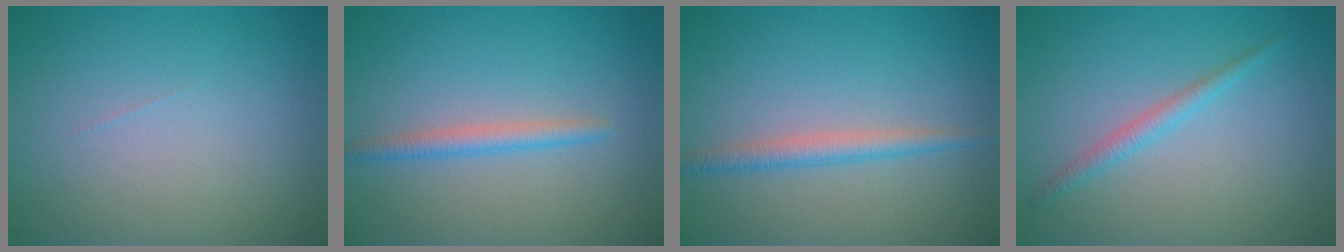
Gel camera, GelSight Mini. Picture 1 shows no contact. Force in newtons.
{"total": 1.9, "press": 1.9, "slide": 0.1}
{"total": 2.1, "press": 2.1, "slide": 0.1}
{"total": 1.5, "press": 1.5, "slide": 0.1}